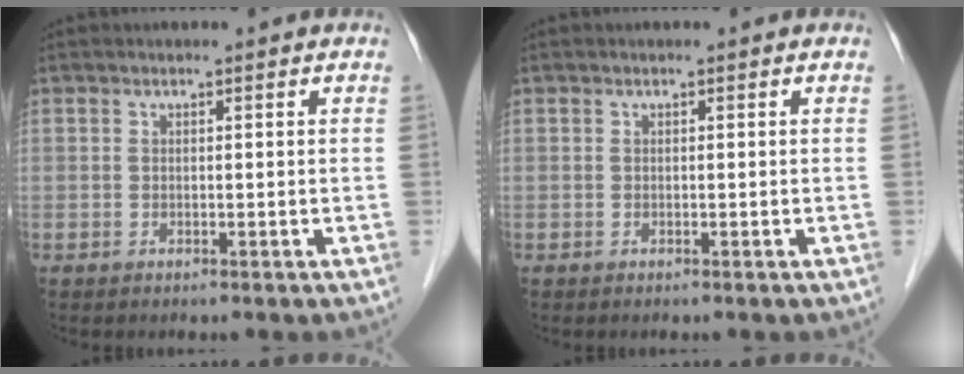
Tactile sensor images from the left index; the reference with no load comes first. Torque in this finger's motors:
{"motor_torque": [0.00, 0.00, 0.01, 0.00]}